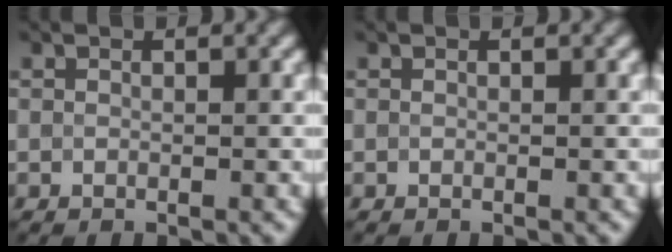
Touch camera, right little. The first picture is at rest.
{"total": 0.0}